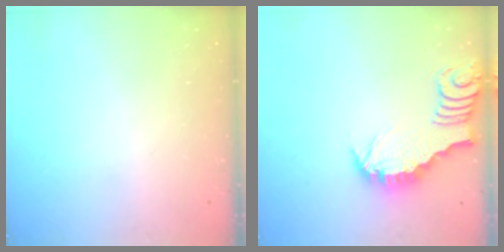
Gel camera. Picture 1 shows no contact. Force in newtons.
{"total": 3.1, "press": 3.1, "slide": 0.4}